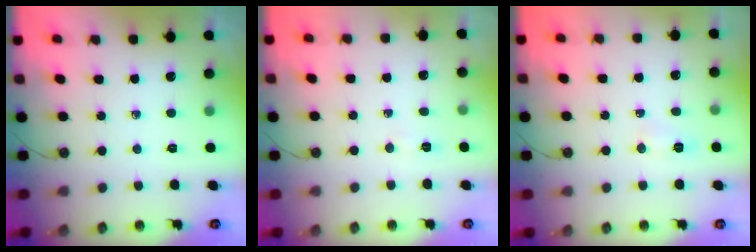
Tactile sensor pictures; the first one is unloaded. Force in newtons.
{"total": 2.4, "press": 2.3, "slide": 0.7}
{"total": 6.1, "press": 6.0, "slide": 0.8}